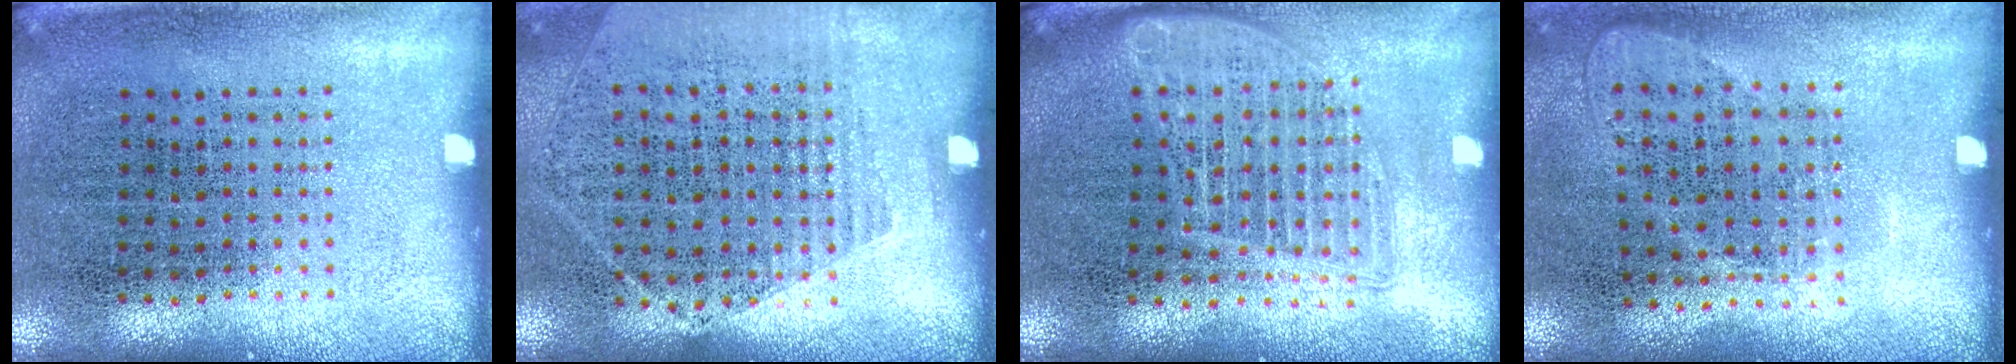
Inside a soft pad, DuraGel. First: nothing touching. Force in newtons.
{"total": 1.3, "press": 1.0, "slide": 0.8}
{"total": 1.6, "press": 1.4, "slide": 0.8}
{"total": 1.0, "press": 0.8, "slide": 0.5}